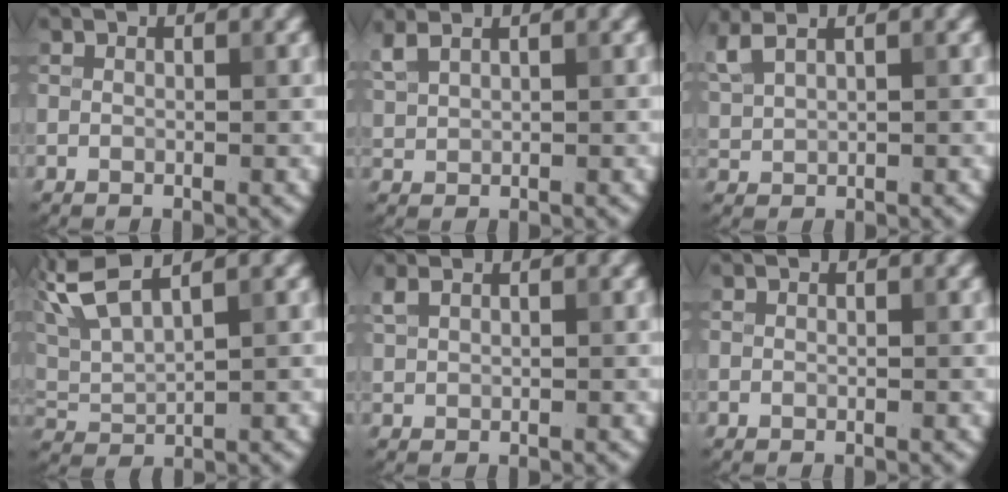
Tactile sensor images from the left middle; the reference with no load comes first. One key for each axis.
{"total": 2.1, "fx": 1.6, "fy": 0.7, "fz": 1.1, "tx": -0.031, "ty": 0.007, "tz": 0.041}
{"total": 3.3, "fx": 2.3, "fy": 1.1, "fz": 2.1, "tx": -0.064, "ty": 0.019, "tz": 0.049}
{"total": 4.5, "fx": 3.3, "fy": 0.9, "fz": 2.9, "tx": -0.070, "ty": 0.020, "tz": 0.068}
{"total": 1.3, "fx": 1.0, "fy": 0.5, "fz": 0.7, "tx": -0.019, "ty": 0.002, "tz": 0.024}
{"total": 0.0}